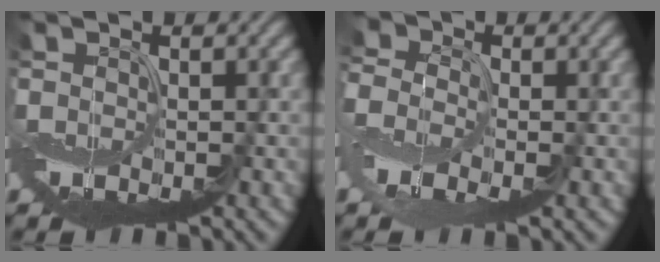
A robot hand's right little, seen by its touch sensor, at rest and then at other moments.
{"total": 4.5, "force": [-1.3, 3.1, 3.0], "torque": [-0.090, -0.005, -0.029]}